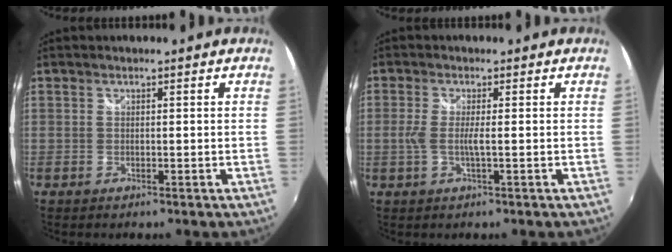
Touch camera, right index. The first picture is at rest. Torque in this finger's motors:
{"motor_torque": [0.57, 0.30, 0.27, 0.06]}